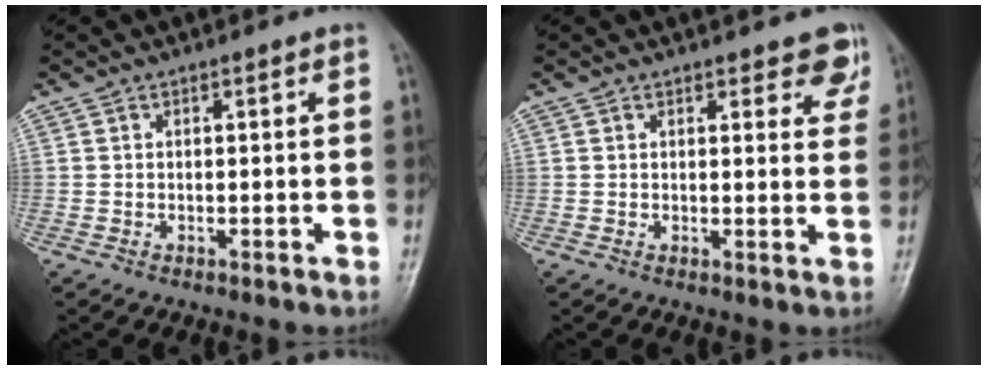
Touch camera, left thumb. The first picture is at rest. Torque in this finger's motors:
{"motor_torque": [0.05, 0.07, 0.18, -0.05, 0.06]}